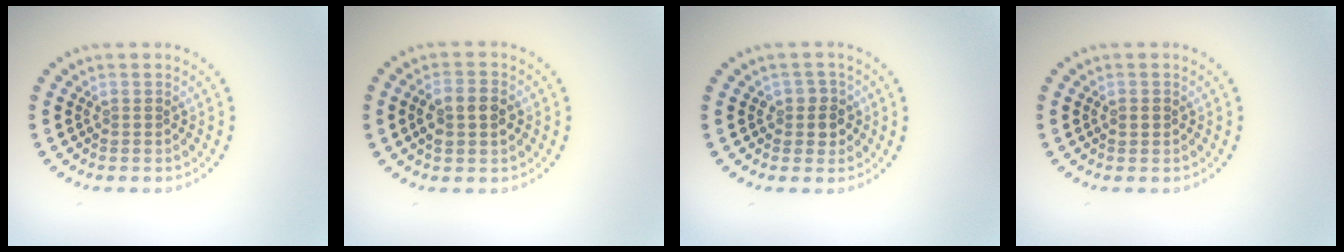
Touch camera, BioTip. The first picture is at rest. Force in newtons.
{"total": 2.8, "press": 2.8, "slide": 0.4}
{"total": 1.9, "press": 1.7, "slide": 0.8}
{"total": 1.0, "press": 1.0, "slide": 0.1}